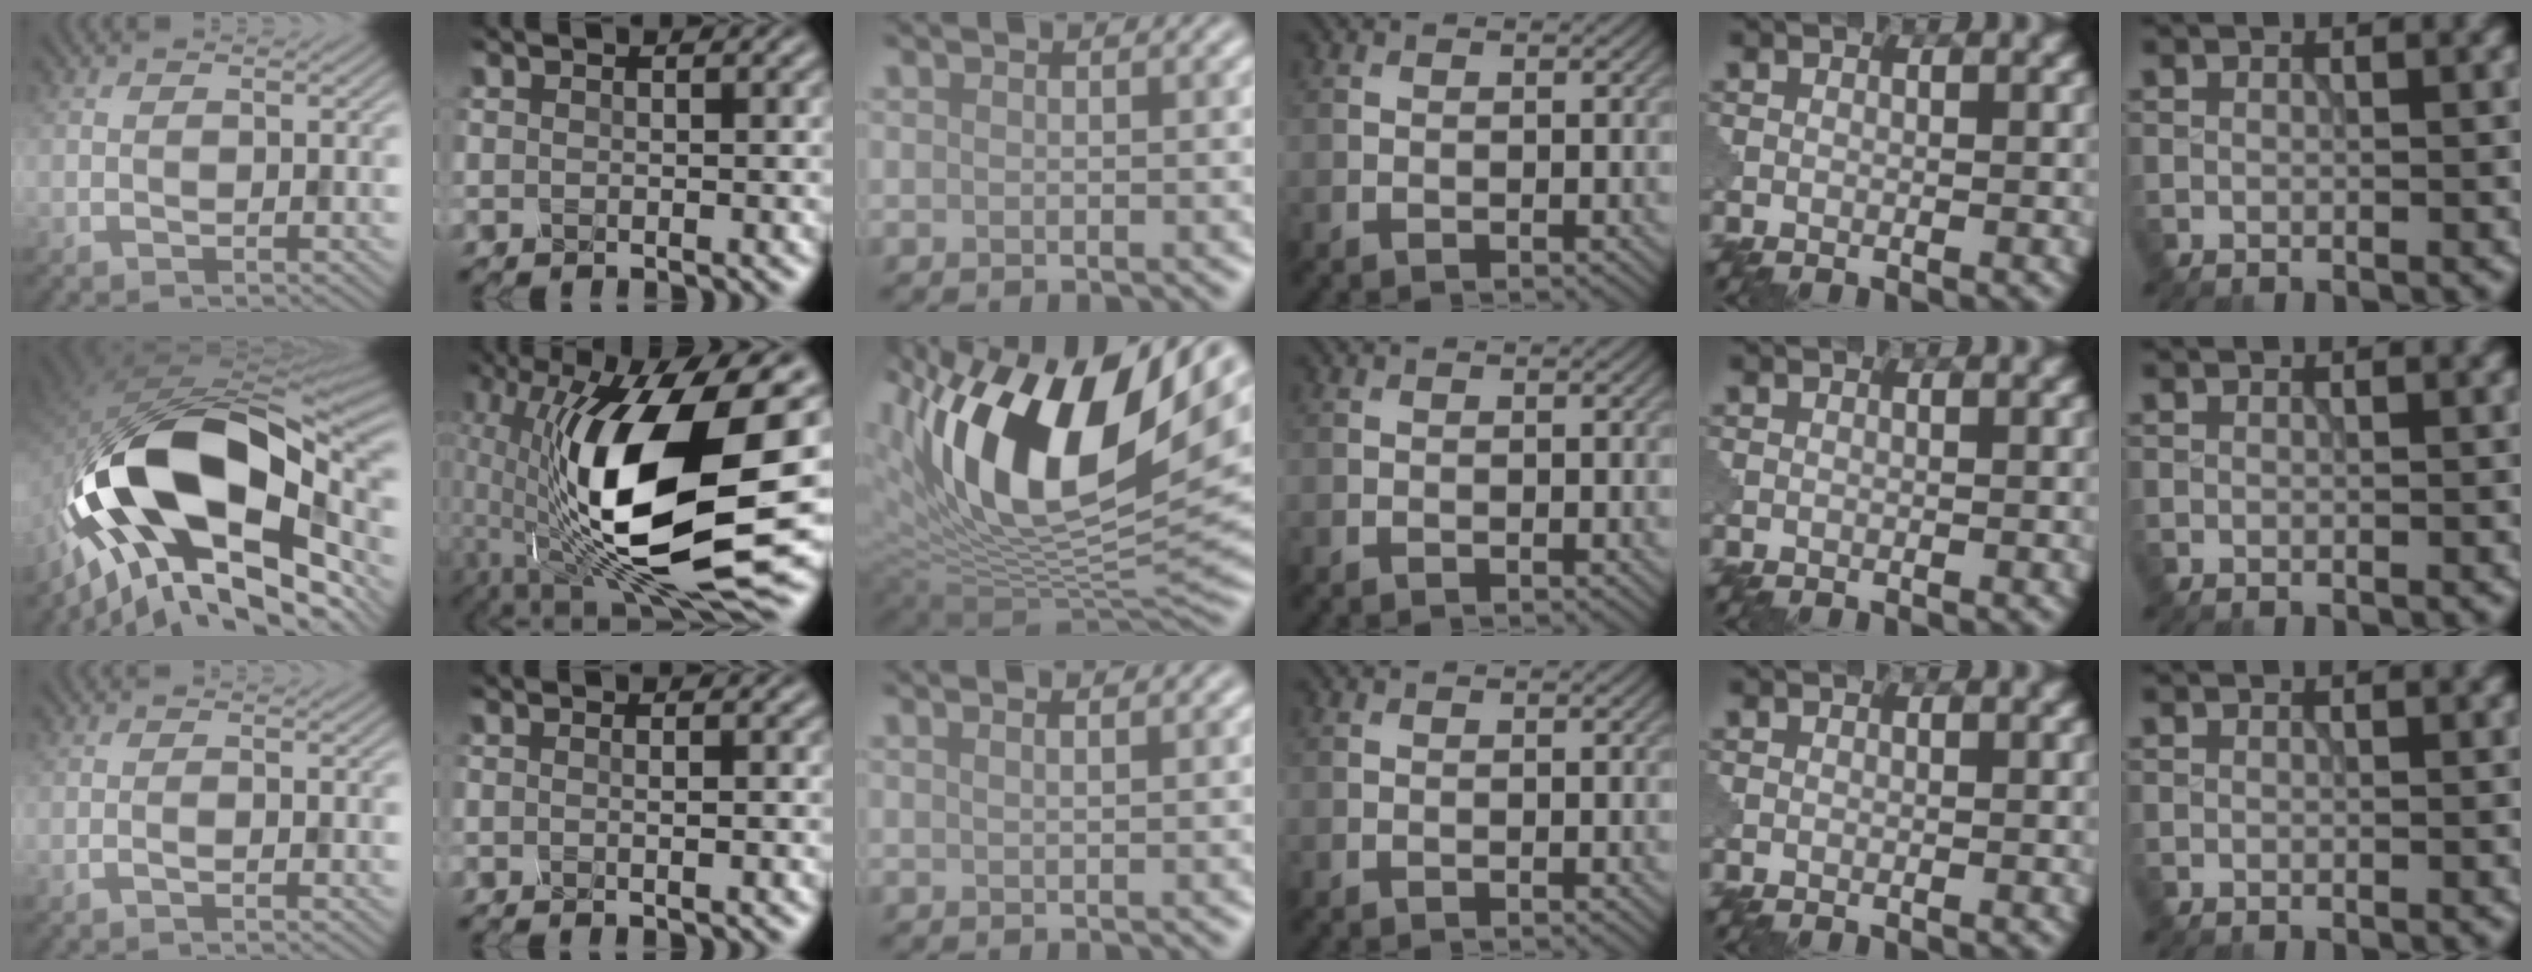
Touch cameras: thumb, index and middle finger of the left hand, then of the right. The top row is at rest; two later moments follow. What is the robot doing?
{"motion": "shake", "object": "medicine bottle"}